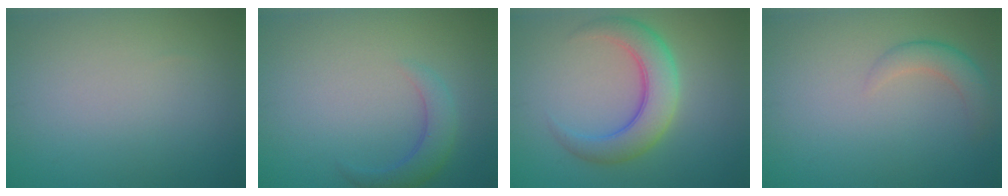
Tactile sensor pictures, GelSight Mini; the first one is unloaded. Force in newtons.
{"total": 2.6, "press": 2.6, "slide": 0.2}
{"total": 5.3, "press": 5.3, "slide": 0.1}
{"total": 2.2, "press": 2.2, "slide": 0.1}